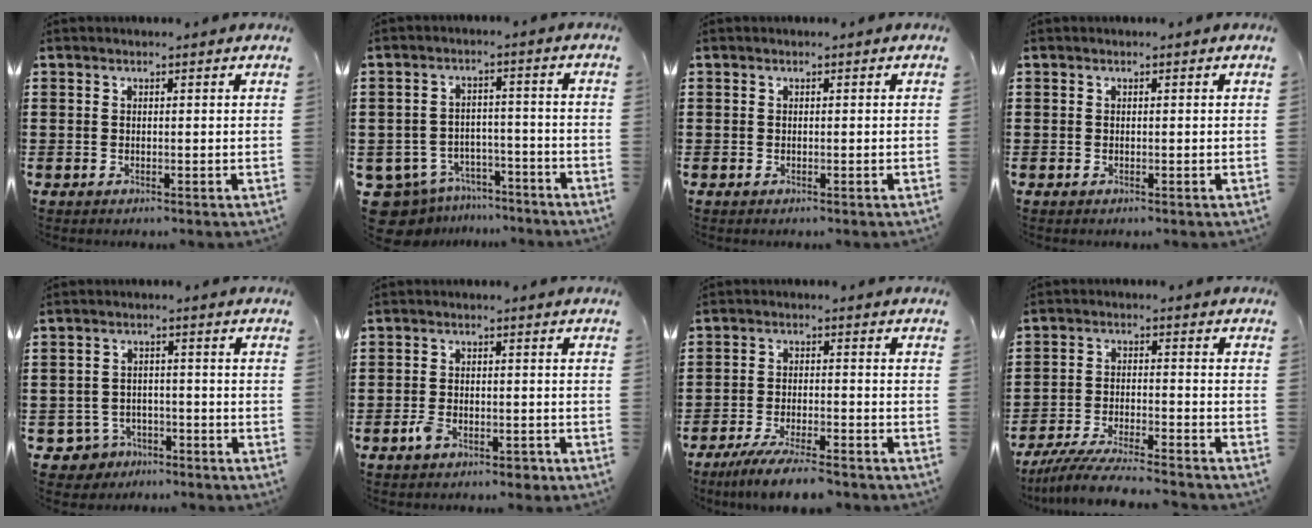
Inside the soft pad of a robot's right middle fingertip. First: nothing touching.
{"total": 6.8, "force": [-6.3, 2.5, 1.0], "torque": [-0.040, 0.017, -0.131]}
{"total": 0.0}
{"total": 0.0}
{"total": 3.6, "force": [-3.0, 1.8, 0.5], "torque": [-0.032, 0.000, -0.068]}
{"total": 3.2, "force": [-2.1, 1.5, 1.9], "torque": [-0.046, 0.000, -0.043]}
{"total": 5.7, "force": [-5.0, 0.2, 2.8], "torque": [-0.063, -0.014, -0.095]}
{"total": 6.5, "force": [-6.1, 0.2, 2.3], "torque": [-0.053, -0.009, -0.119]}